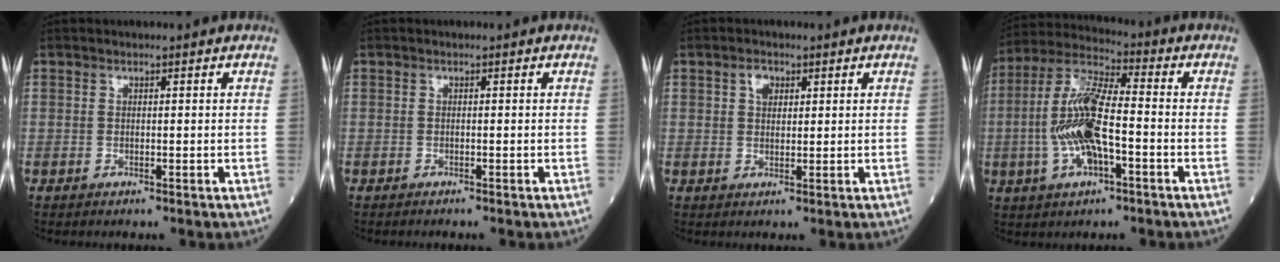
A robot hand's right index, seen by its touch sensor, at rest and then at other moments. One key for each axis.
{"total": 1.3, "fx": -1.2, "fy": 0.0, "fz": 0.6, "tx": -0.009, "ty": -0.001, "tz": -0.015}
{"total": 2.3, "fx": 1.0, "fy": 1.5, "fz": 1.4, "tx": -0.024, "ty": 0.004, "tz": 0.017}
{"total": 12.7, "fx": -2.5, "fy": 3.6, "fz": 11.9, "tx": -0.253, "ty": 0.007, "tz": -0.046}